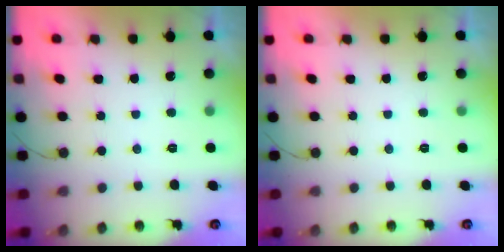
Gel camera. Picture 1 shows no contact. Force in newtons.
{"total": 0.0}